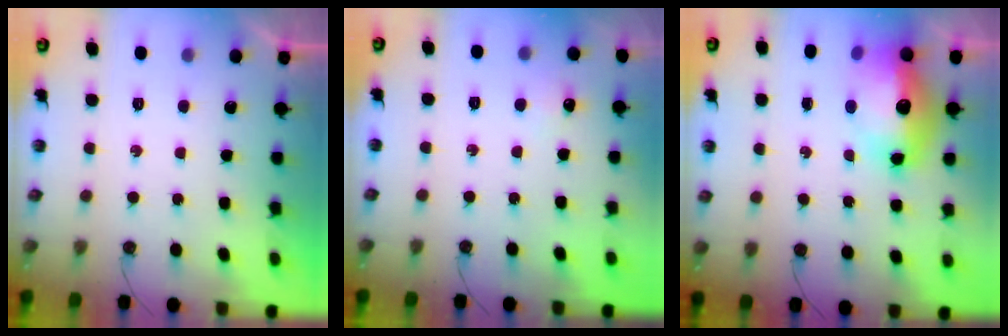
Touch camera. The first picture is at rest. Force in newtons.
{"total": 4.5, "press": 4.5, "slide": 0.6}
{"total": 16.6, "press": 16.5, "slide": 1.5}